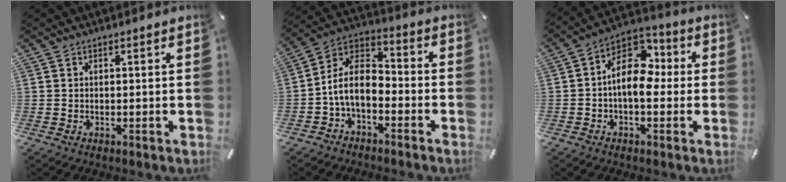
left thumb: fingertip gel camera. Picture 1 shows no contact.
{"total": 9.5, "force": [-3.7, 6.0, 6.5], "torque": [-0.146, 0.010, -0.073]}
{"total": 11.6, "force": [-0.4, 7.8, 8.5], "torque": [-0.147, 0.002, -0.010]}